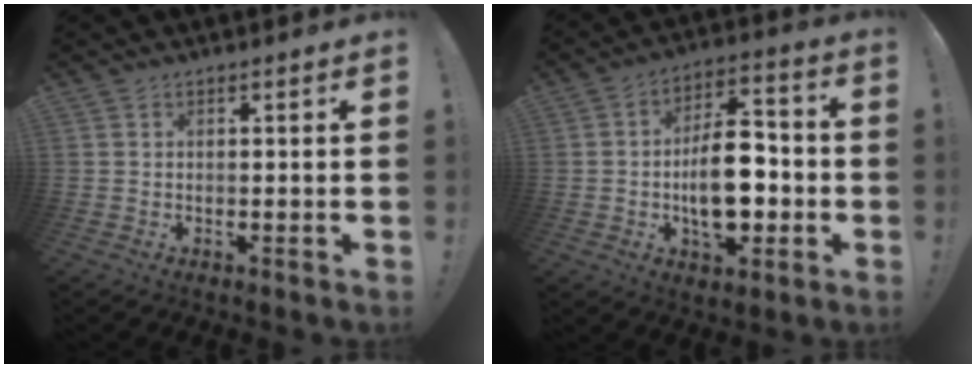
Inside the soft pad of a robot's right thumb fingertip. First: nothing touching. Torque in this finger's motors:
{"motor_torque": [2.60, 2.41, 0.25, -0.04, 0.00]}